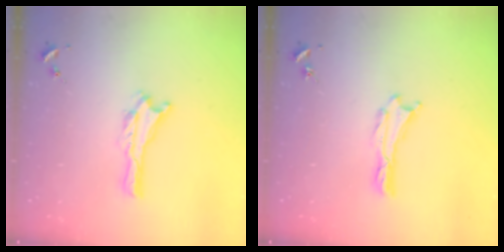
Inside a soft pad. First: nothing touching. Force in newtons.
{"total": 0.0}